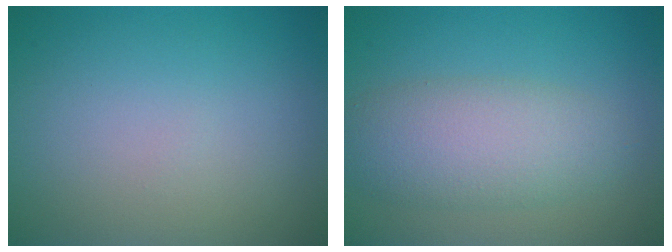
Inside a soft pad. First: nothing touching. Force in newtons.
{"total": 5.2, "press": 5.2, "slide": 0.1}